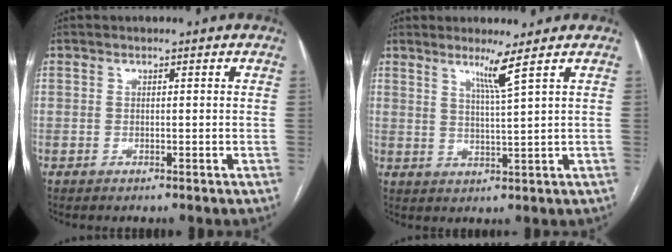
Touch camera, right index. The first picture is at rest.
{"total": 4.0, "force": [2.5, -1.6, 2.7], "torque": [-0.051, -0.016, 0.049]}